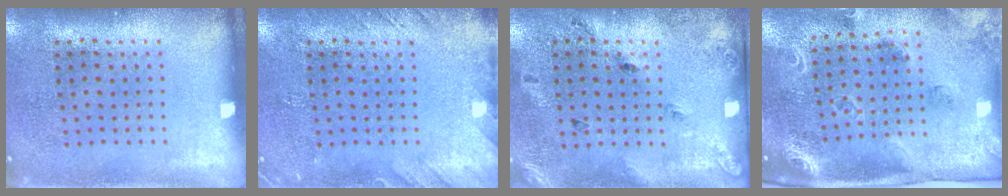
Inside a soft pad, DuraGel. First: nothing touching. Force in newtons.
{"total": 1.6, "press": 1.6, "slide": 0.2}
{"total": 1.7, "press": 1.0, "slide": 1.4}
{"total": 1.7, "press": 1.7, "slide": 0.3}